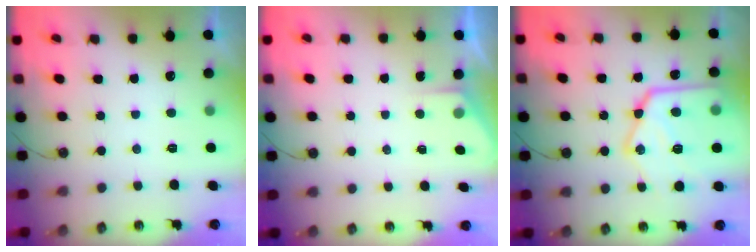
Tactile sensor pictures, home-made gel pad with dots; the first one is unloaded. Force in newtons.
{"total": 1.8, "press": 1.7, "slide": 0.3}
{"total": 22.4, "press": 22.3, "slide": 1.9}